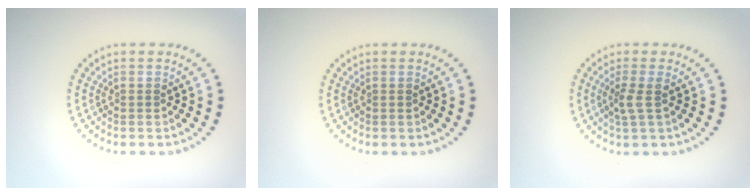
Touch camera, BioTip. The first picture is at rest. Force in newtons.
{"total": 0.0}
{"total": 1.8, "press": 1.4, "slide": 1.2}